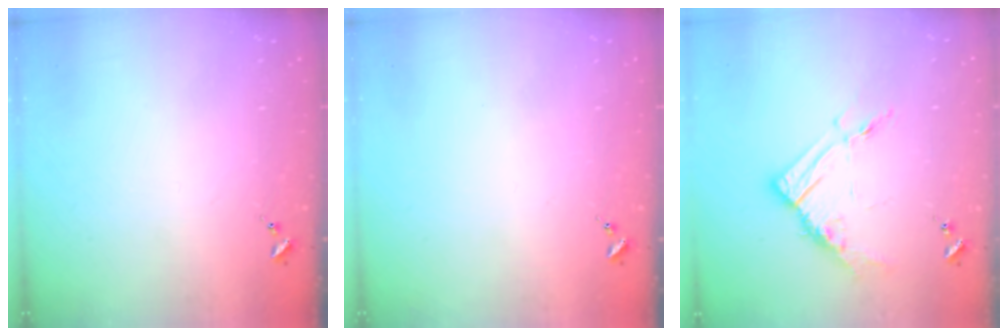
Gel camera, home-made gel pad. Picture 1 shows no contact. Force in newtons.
{"total": 0.0}
{"total": 11.9, "press": 11.9, "slide": 0.6}